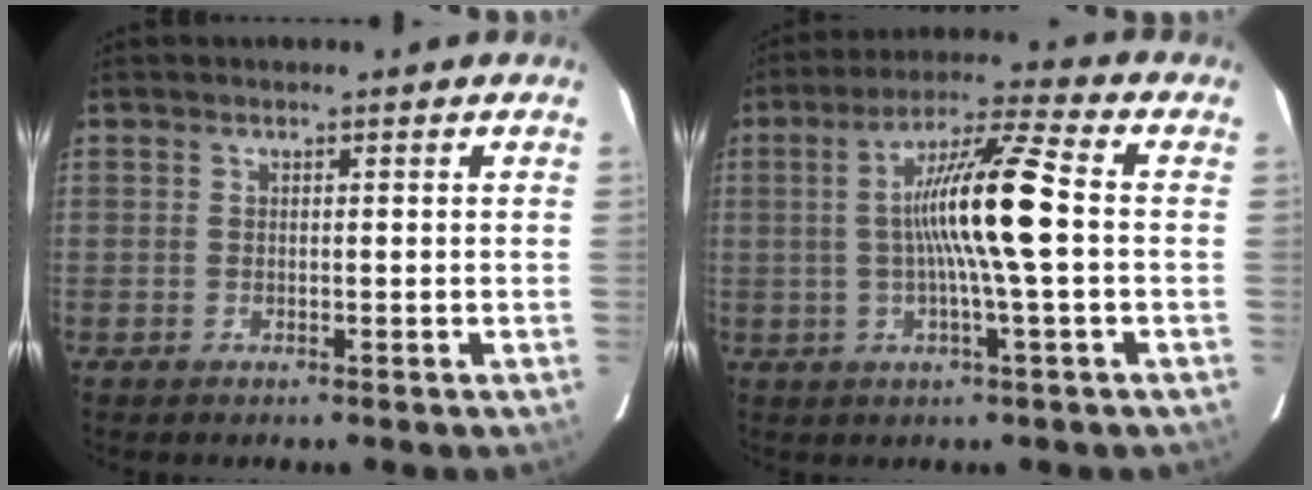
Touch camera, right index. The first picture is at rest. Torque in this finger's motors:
{"motor_torque": [1.60, -0.20, 0.85, 0.21]}